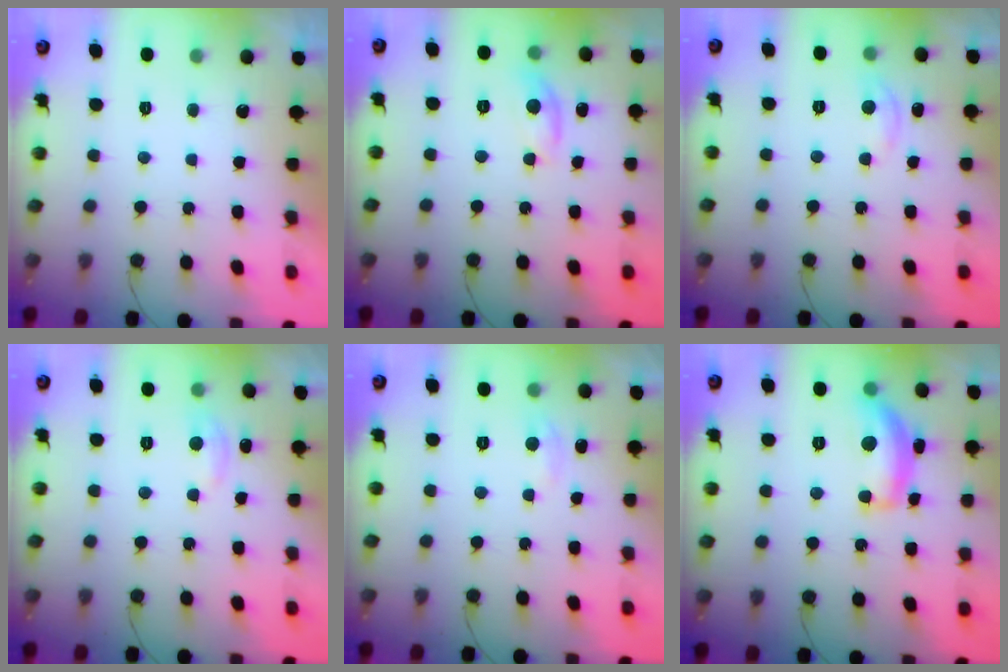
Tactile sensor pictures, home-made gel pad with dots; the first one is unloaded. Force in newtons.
{"total": 6.3, "press": 6.3, "slide": 0.4}
{"total": 2.9, "press": 2.8, "slide": 0.4}
{"total": 4.1, "press": 4.0, "slide": 0.6}
{"total": 2.3, "press": 2.3, "slide": 0.3}
{"total": 13.7, "press": 13.7, "slide": 1.0}